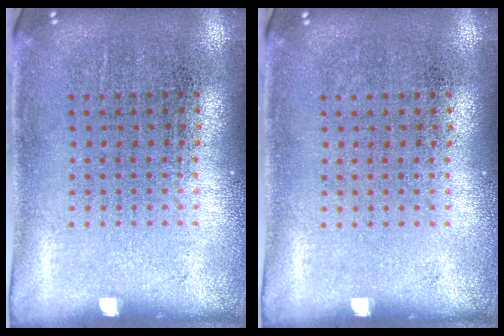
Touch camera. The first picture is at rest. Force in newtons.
{"total": 0.0}